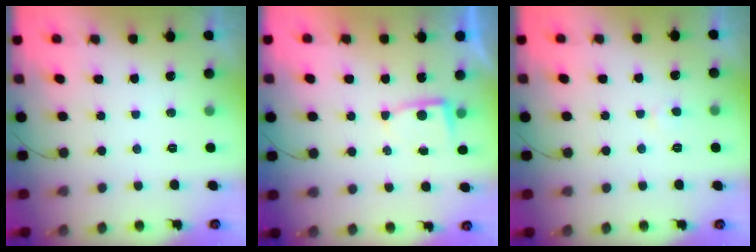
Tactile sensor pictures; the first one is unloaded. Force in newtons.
{"total": 2.9, "press": 2.9, "slide": 0.4}
{"total": 3.2, "press": 3.2, "slide": 0.3}